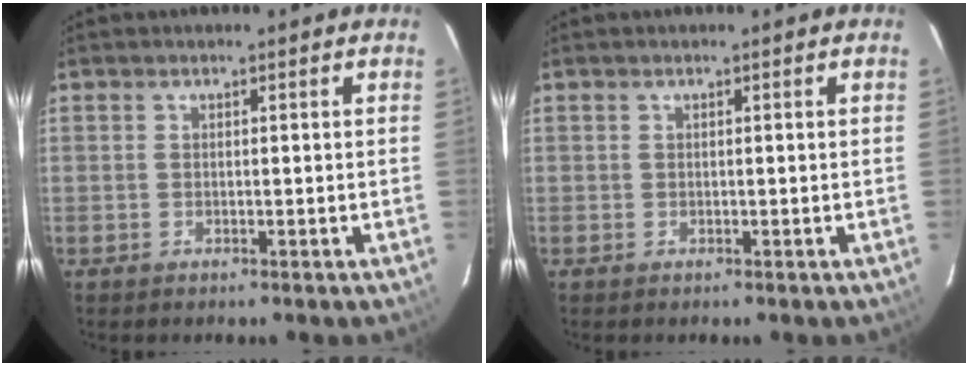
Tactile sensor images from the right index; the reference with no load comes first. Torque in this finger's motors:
{"motor_torque": [0.01, 0.14, 0.04, 0.00]}